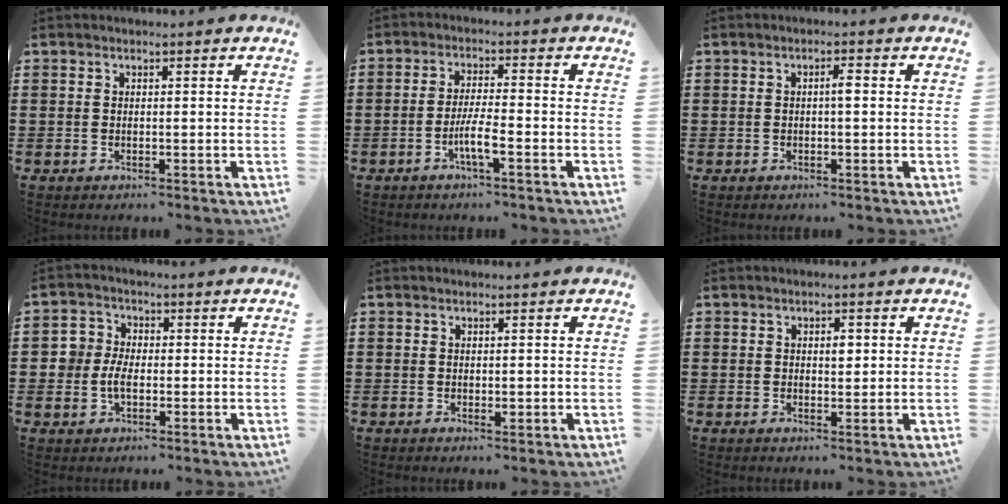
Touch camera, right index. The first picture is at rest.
{"total": 4.6, "force": [-2.1, 0.4, 4.1], "torque": [-0.082, -0.007, -0.042]}
{"total": 1.7, "force": [0.0, 0.3, 1.6], "torque": [-0.031, 0.002, -0.002]}
{"total": 4.0, "force": [-0.7, 3.1, 2.4], "torque": [-0.059, 0.005, -0.017]}
{"total": 0.5, "force": [0.0, 0.4, 0.4], "torque": [-0.008, 0.000, 0.001]}
{"total": 1.9, "force": [0.4, 0.9, 1.6], "torque": [-0.017, 0.001, 0.001]}